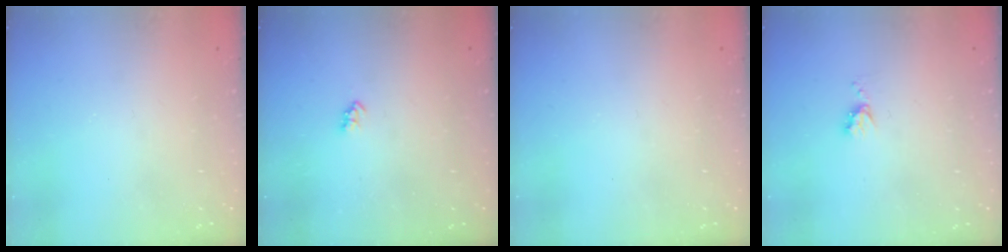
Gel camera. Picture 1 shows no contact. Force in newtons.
{"total": 2.4, "press": 2.4, "slide": 0.4}
{"total": 0.0}
{"total": 3.8, "press": 3.8, "slide": 0.4}